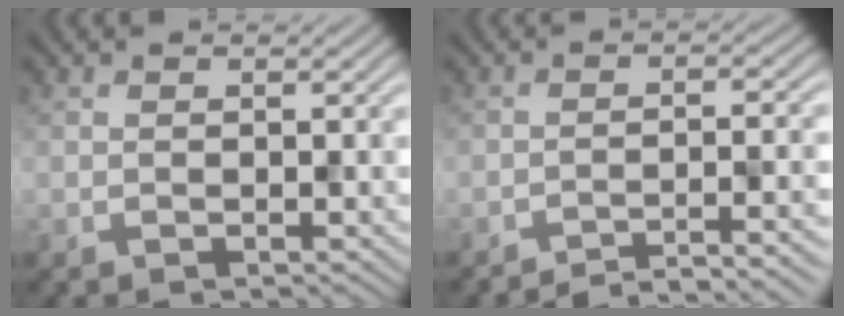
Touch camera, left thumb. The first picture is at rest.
{"total": 5.9, "force": [-5.1, 0.5, 3.1], "torque": [-0.037, 0.023, -0.083]}